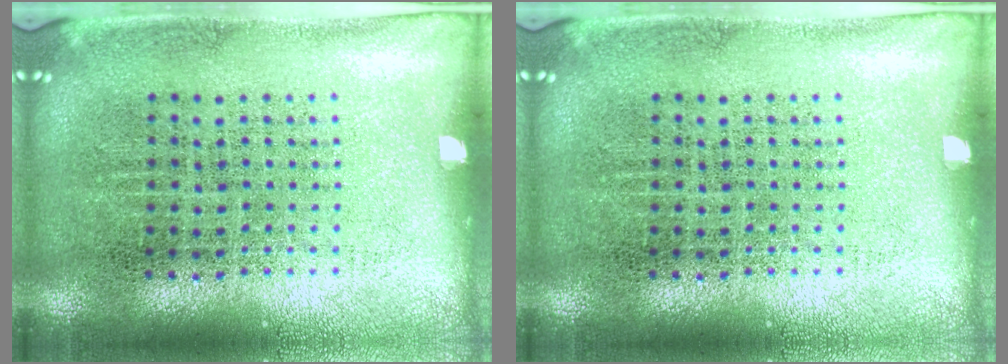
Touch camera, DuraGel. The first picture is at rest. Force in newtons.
{"total": 0.0}